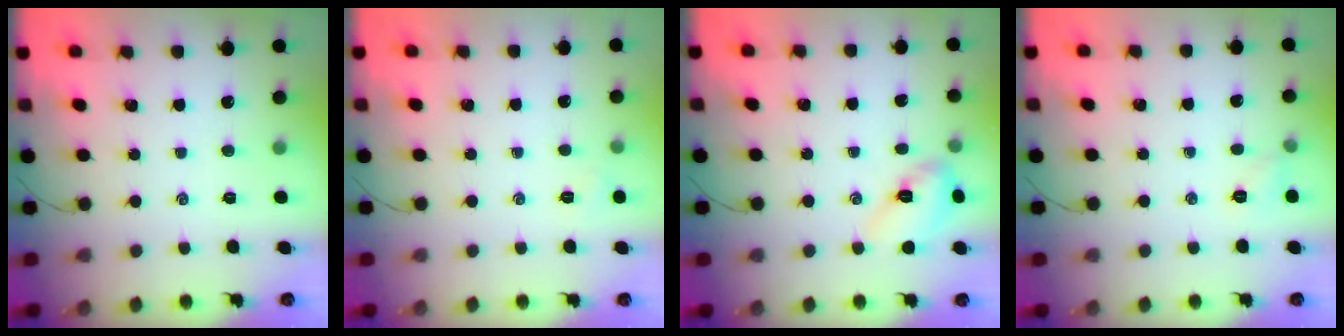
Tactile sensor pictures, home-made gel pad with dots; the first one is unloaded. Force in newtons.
{"total": 3.6, "press": 3.4, "slide": 1.0}
{"total": 6.5, "press": 6.5, "slide": 0.1}
{"total": 5.1, "press": 4.9, "slide": 1.5}